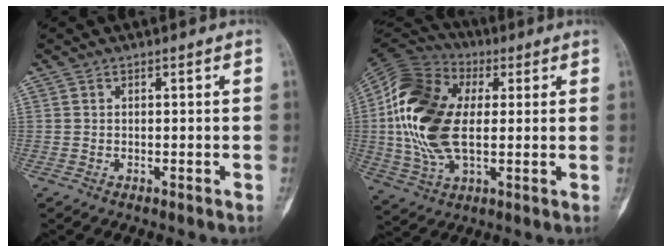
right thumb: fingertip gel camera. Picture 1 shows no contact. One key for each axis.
{"total": 20.6, "fx": 2.4, "fy": 11.9, "fz": 16.6, "tx": -0.337, "ty": 0.006, "tz": 0.037}